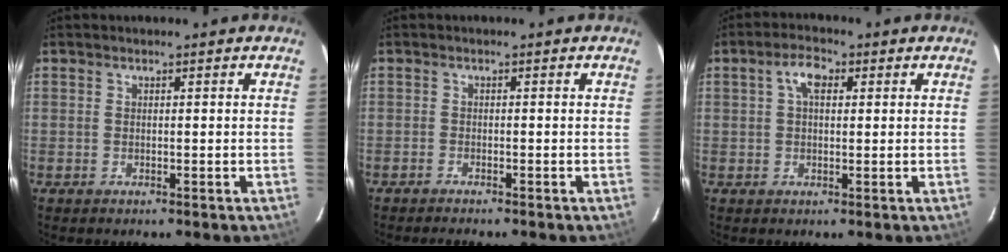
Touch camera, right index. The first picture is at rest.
{"total": 2.4, "force": [-2.3, 0.3, 0.8], "torque": [-0.030, -0.010, -0.040]}
{"total": 4.0, "force": [1.2, 2.2, 3.2], "torque": [-0.057, 0.014, 0.022]}